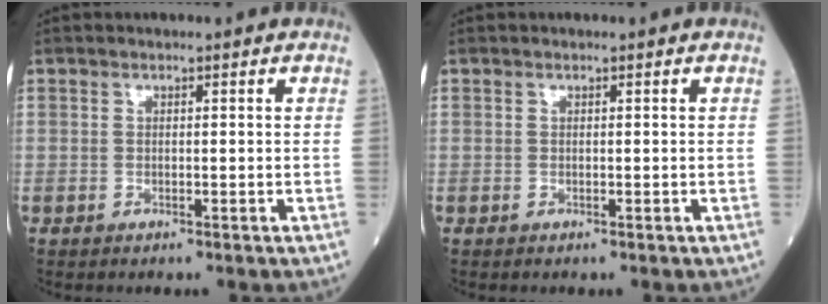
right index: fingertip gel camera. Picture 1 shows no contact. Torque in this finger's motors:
{"motor_torque": [0.00, 0.00, 0.00, 0.00]}